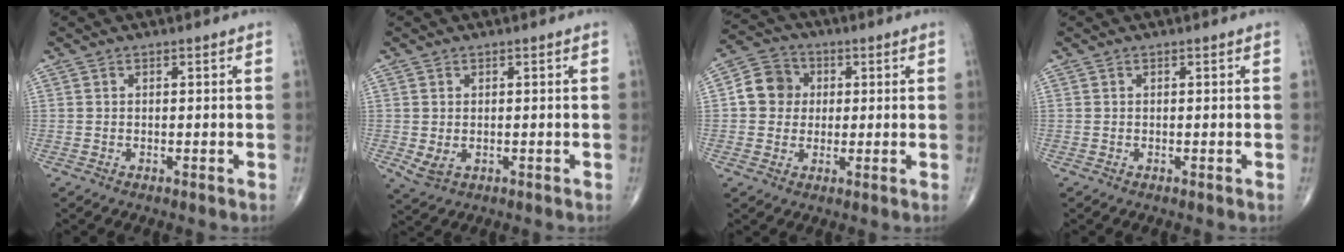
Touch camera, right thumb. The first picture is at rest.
{"total": 2.7, "force": [-0.2, 1.8, 2.0], "torque": [-0.043, -0.003, 0.006]}
{"total": 7.6, "force": [0.8, 6.9, 3.0], "torque": [-0.030, 0.011, 0.002]}
{"total": 0.0}